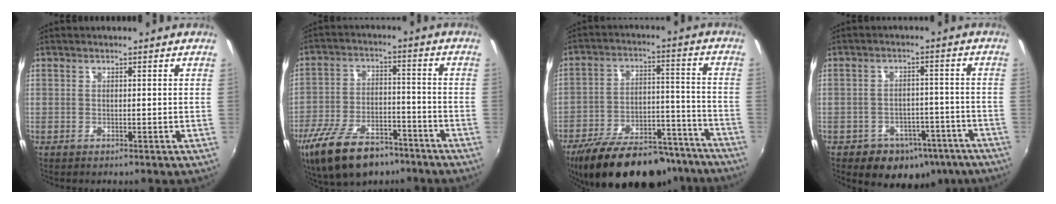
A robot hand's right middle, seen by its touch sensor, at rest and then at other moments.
{"total": 17.4, "force": [-11.9, 8.0, 9.9], "torque": [-0.210, -0.023, -0.200]}
{"total": 25.4, "force": [-20.4, 10.0, 11.4], "torque": [-0.211, 0.013, -0.278]}
{"total": 12.6, "force": [-8.0, 8.6, 4.6], "torque": [-0.094, 0.025, -0.079]}